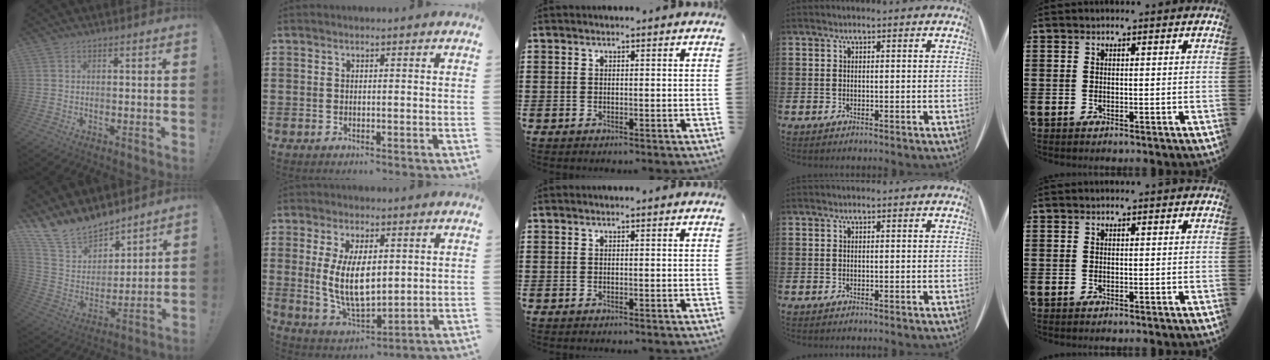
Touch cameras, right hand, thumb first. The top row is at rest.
{"thumb": {"total": 15.3, "force": [13.4, 6.3, 3.5], "torque": [-0.094, -0.103, 0.256]}, "index": {"total": 9.2, "force": [1.1, 4.4, 8.0], "torque": [-0.166, -0.002, 0.017]}}